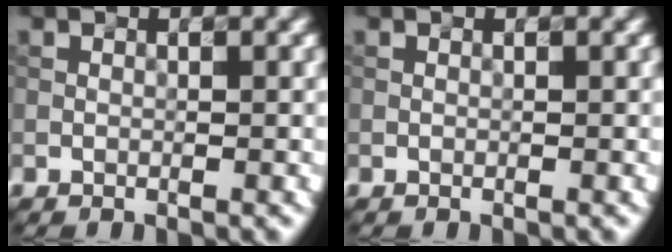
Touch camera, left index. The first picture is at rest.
{"total": 0.0}